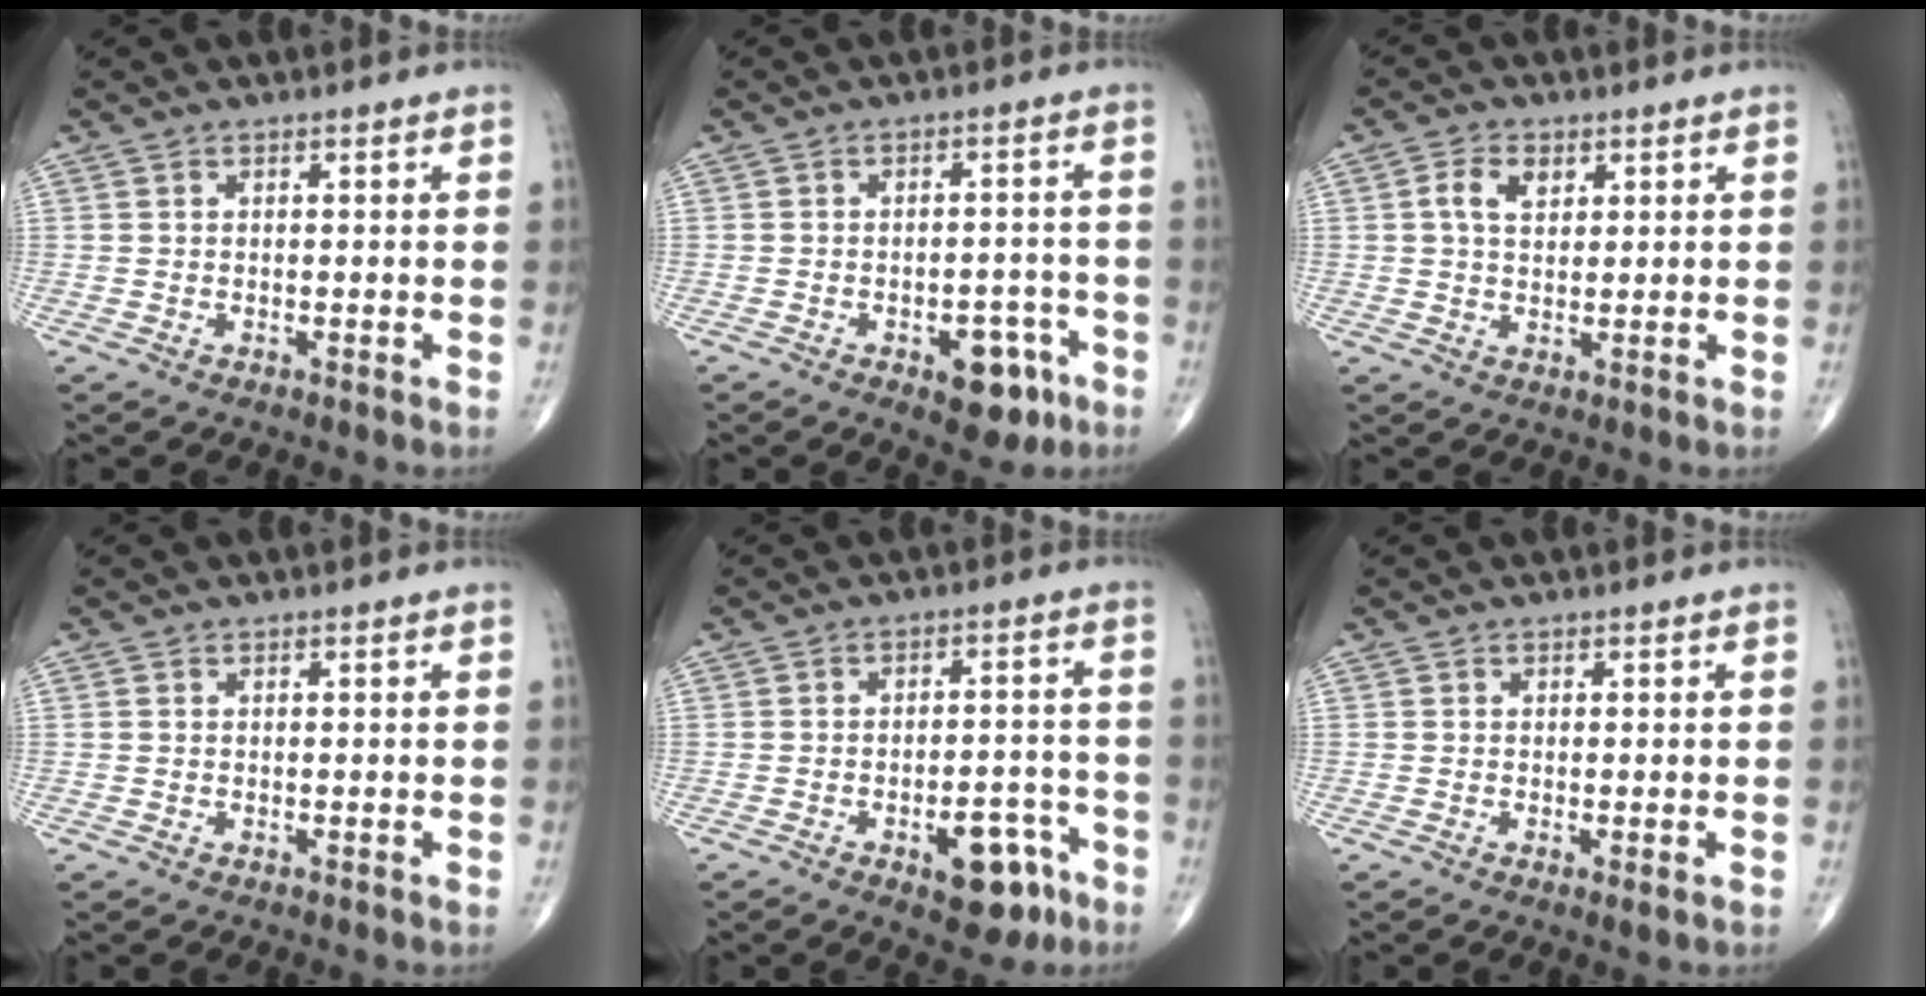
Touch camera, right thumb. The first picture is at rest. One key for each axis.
{"total": 7.9, "fx": -4.0, "fy": 4.3, "fz": 5.3, "tx": -0.040, "ty": 0.029, "tz": -0.045}
{"total": 4.5, "fx": 1.5, "fy": 2.9, "fz": 3.1, "tx": -0.053, "ty": -0.001, "tz": 0.026}
{"total": 0.0}
{"total": 9.5, "fx": -4.9, "fy": 4.6, "fz": 6.7, "tx": -0.064, "ty": 0.037, "tz": -0.059}
{"total": 1.3, "fx": -0.3, "fy": 0.1, "fz": 1.2, "tx": -0.027, "ty": -0.007, "tz": -0.006}